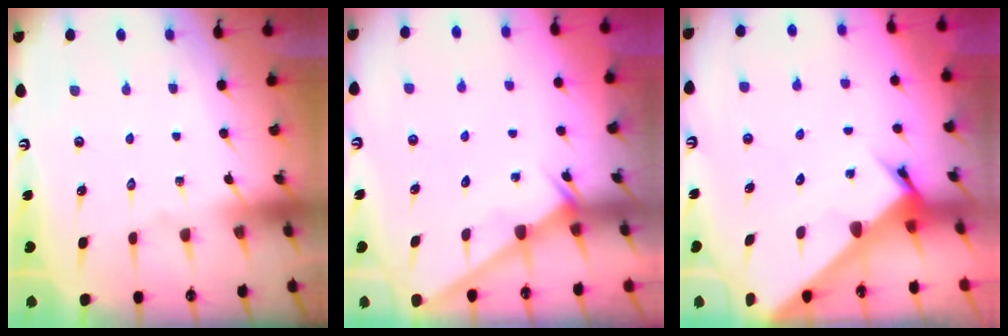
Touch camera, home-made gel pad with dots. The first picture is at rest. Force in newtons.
{"total": 0.9, "press": 0.8, "slide": 0.2}
{"total": 3.5, "press": 3.5, "slide": 0.1}